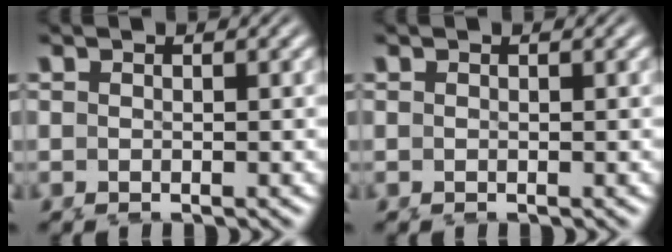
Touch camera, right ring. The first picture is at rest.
{"total": 0.0}